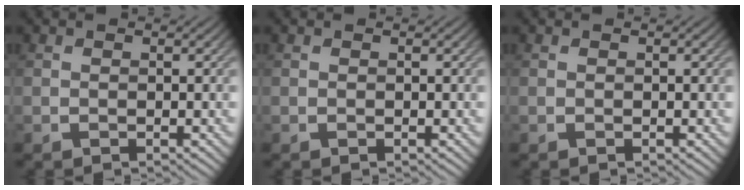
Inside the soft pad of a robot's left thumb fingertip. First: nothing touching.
{"total": 0.0}
{"total": 0.0}